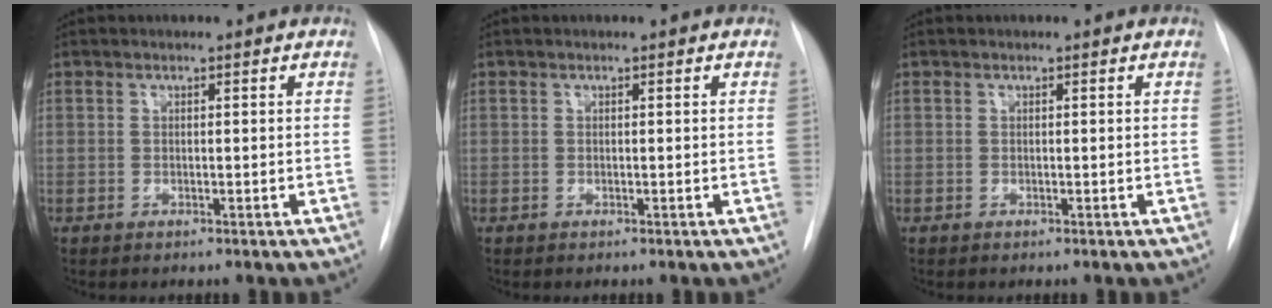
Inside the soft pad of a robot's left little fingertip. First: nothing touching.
{"total": 0.0}
{"total": 0.0}